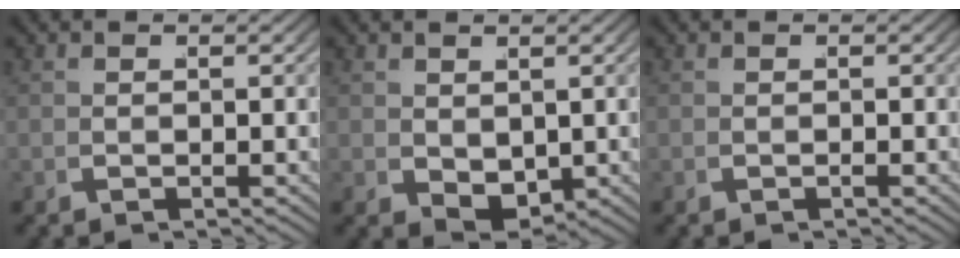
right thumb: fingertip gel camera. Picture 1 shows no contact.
{"total": 2.7, "force": [0.4, 1.8, 2.0], "torque": [-0.038, -0.019, 0.027]}
{"total": 0.0}